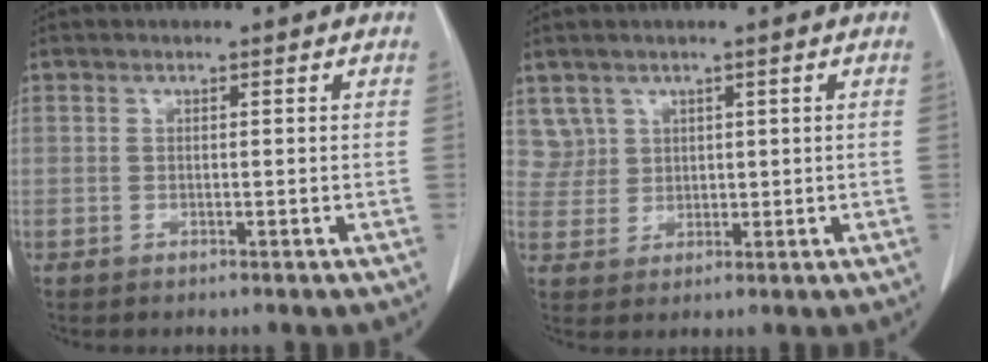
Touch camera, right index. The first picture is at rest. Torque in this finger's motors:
{"motor_torque": [-0.25, 0.23, -0.17, -0.02]}